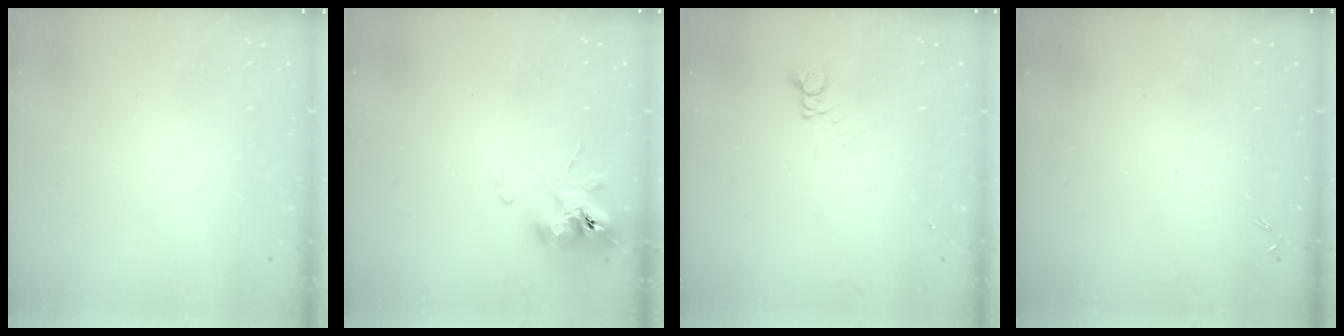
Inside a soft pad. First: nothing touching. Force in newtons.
{"total": 11.0, "press": 11.0, "slide": 0.7}
{"total": 2.6, "press": 2.6, "slide": 0.3}
{"total": 0.0}